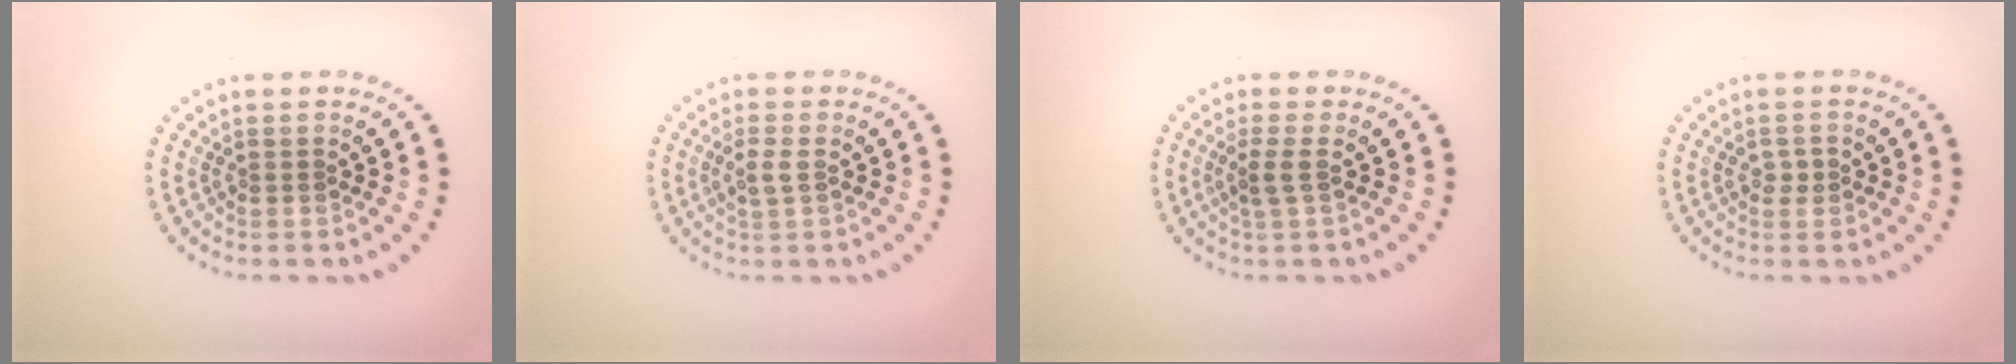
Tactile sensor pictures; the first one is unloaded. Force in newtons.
{"total": 1.5, "press": 1.4, "slide": 0.5}
{"total": 1.6, "press": 1.3, "slide": 0.9}
{"total": 1.1, "press": 1.1, "slide": 0.2}